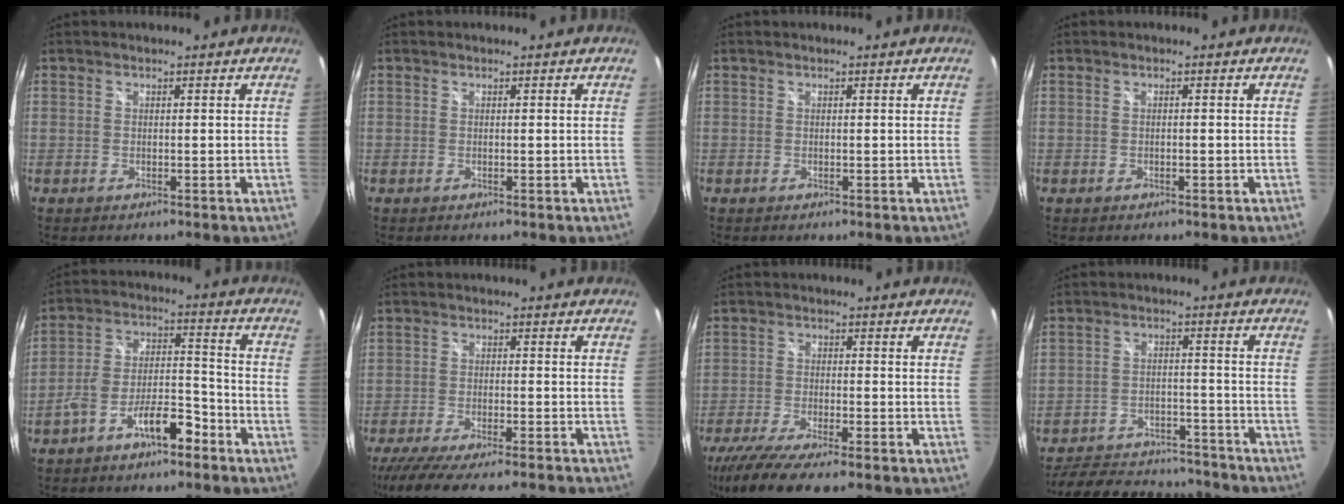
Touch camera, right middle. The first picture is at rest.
{"total": 0.0}
{"total": 0.0}
{"total": 0.6, "force": [-0.3, 0.2, 0.5], "torque": [-0.007, 0.003, -0.005]}
{"total": 9.1, "force": [-5.8, 3.3, 6.1], "torque": [-0.110, 0.026, -0.093]}
{"total": 16.4, "force": [-14.5, 1.8, 7.5], "torque": [-0.153, -0.030, -0.219]}
{"total": 12.9, "force": [-10.2, 2.2, 7.6], "torque": [-0.165, -0.048, -0.172]}
{"total": 21.7, "force": [-18.5, 7.6, 8.3], "torque": [-0.172, 0.013, -0.242]}